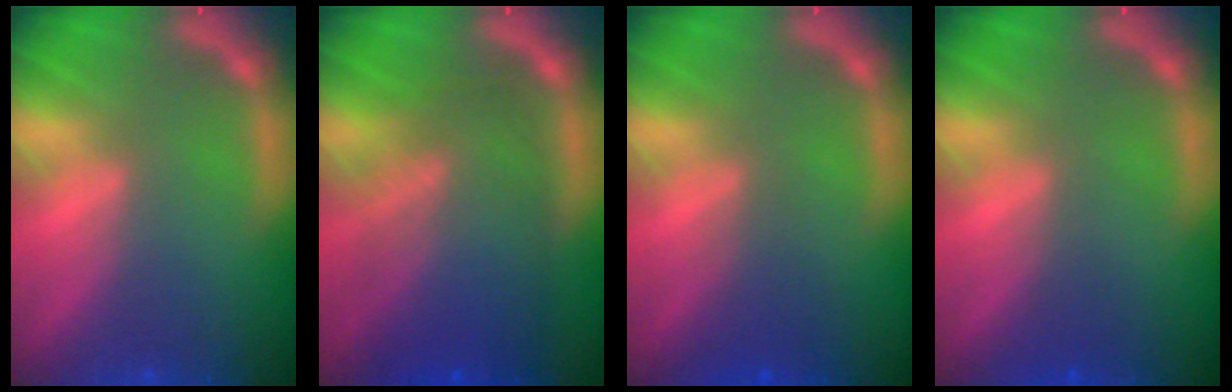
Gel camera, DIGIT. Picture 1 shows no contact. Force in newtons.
{"total": 9.1}
{"total": 1.9}
{"total": 1.0}